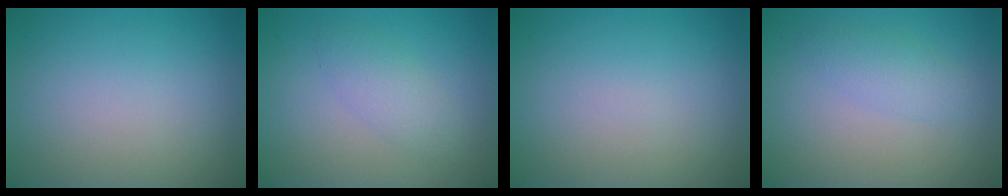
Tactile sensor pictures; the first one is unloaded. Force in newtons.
{"total": 2.2, "press": 2.2, "slide": 0.1}
{"total": 0.0}
{"total": 1.9, "press": 1.9, "slide": 0.1}